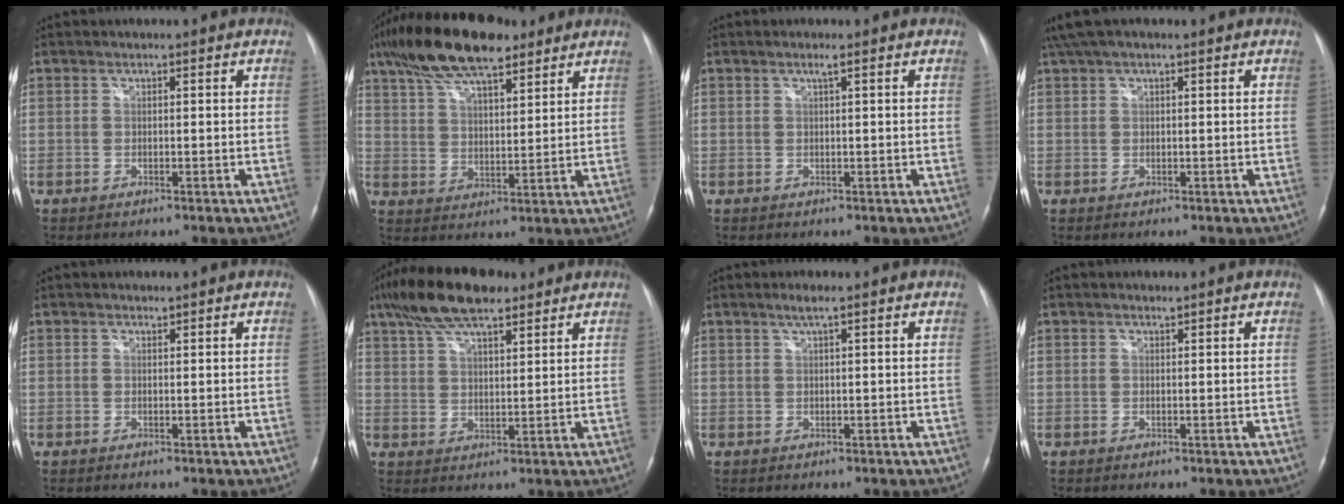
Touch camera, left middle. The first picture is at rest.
{"total": 15.4, "force": [11.2, 4.6, 9.5], "torque": [-0.193, 0.030, 0.199]}
{"total": 0.9, "force": [0.4, -0.2, 0.7], "torque": [-0.018, 0.000, 0.009]}
{"total": 5.3, "force": [3.8, 1.1, 3.5], "torque": [-0.075, 0.044, 0.070]}
{"total": 0.0}
{"total": 12.3, "force": [8.9, 3.7, 7.6], "torque": [-0.155, 0.026, 0.160]}
{"total": 1.7, "force": [1.1, -0.1, 1.3], "torque": [-0.032, 0.006, 0.021]}
{"total": 0.0}